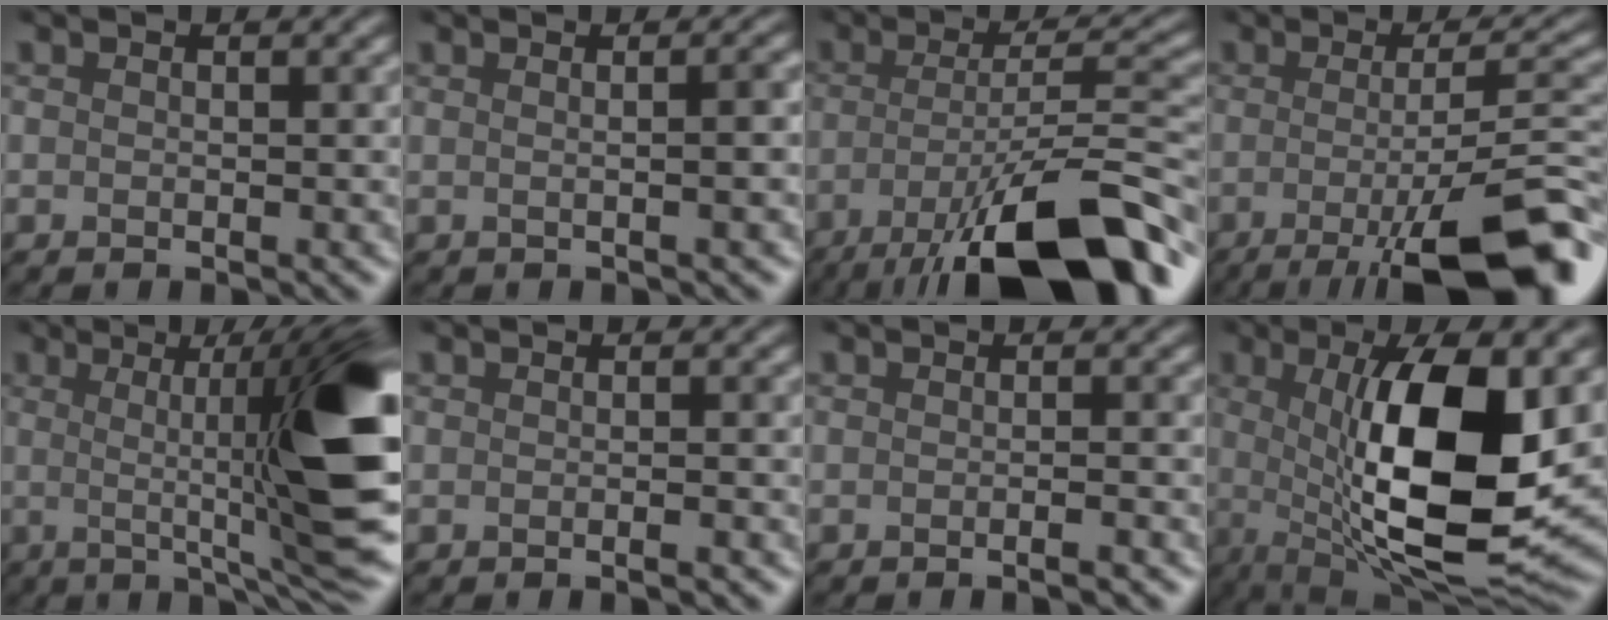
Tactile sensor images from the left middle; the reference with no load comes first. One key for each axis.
{"total": 4.2, "fx": 0.8, "fy": 2.0, "fz": 3.6, "tx": -0.001, "ty": 0.018, "tz": -0.019}
{"total": 13.8, "fx": -8.5, "fy": 4.1, "fz": 10.1, "tx": -0.185, "ty": -0.007, "tz": -0.140}
{"total": 12.5, "fx": -6.2, "fy": 3.1, "fz": 10.4, "tx": -0.164, "ty": -0.003, "tz": -0.096}
{"total": 12.9, "fx": 1.2, "fy": 2.7, "fz": 12.6, "tx": -0.161, "ty": 0.007, "tz": 0.019}
{"total": 0.8, "fx": -0.5, "fy": 0.0, "fz": 0.7, "tx": -0.007, "ty": -0.006, "tz": -0.011}
{"total": 1.1, "fx": -0.8, "fy": -0.1, "fz": 0.8, "tx": -0.010, "ty": -0.005, "tz": -0.018}
{"total": 12.3, "fx": 0.9, "fy": 3.7, "fz": 11.7, "tx": -0.199, "ty": -0.022, "tz": 0.016}